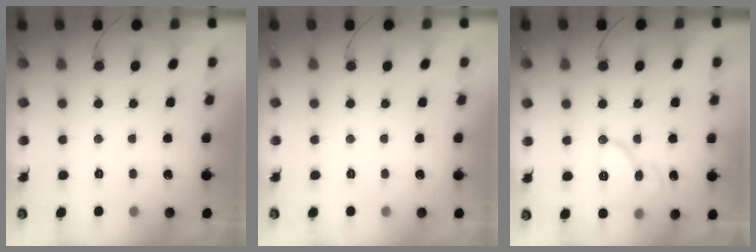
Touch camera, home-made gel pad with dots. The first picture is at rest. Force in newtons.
{"total": 0.0}
{"total": 11.1, "press": 11.0, "slide": 1.5}